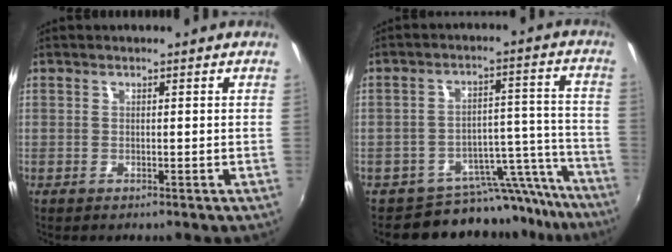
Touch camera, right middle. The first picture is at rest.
{"total": 13.8, "force": [-12.9, 4.8, 0.9], "torque": [0.004, 0.058, -0.174]}